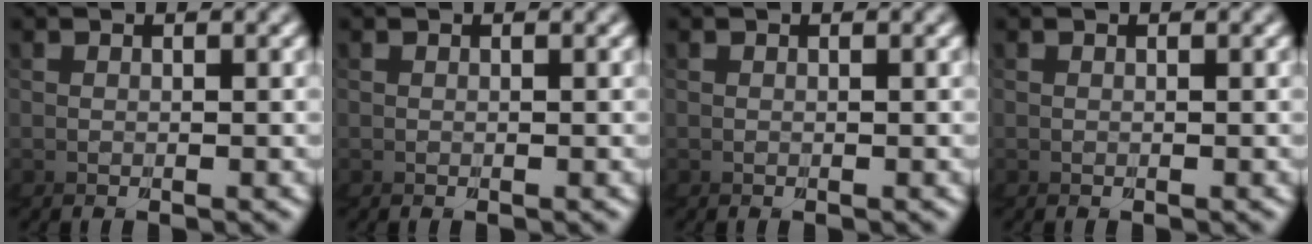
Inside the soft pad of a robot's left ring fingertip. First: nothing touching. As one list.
[{"total": 0.0}, {"total": 0.0}, {"total": 0.0}]